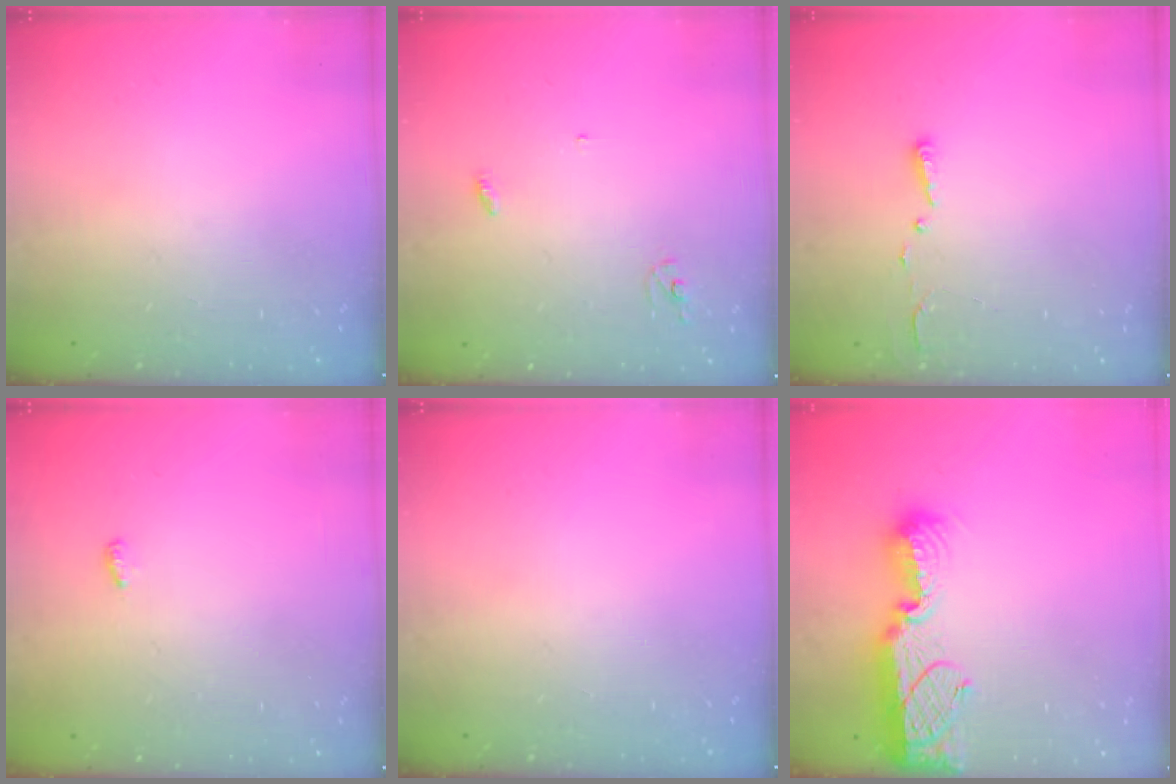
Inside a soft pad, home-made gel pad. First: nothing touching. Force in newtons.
{"total": 2.8, "press": 2.8, "slide": 0.2}
{"total": 2.7, "press": 2.7, "slide": 0.4}
{"total": 3.6, "press": 3.6, "slide": 0.4}
{"total": 0.0}
{"total": 13.4, "press": 13.3, "slide": 0.6}